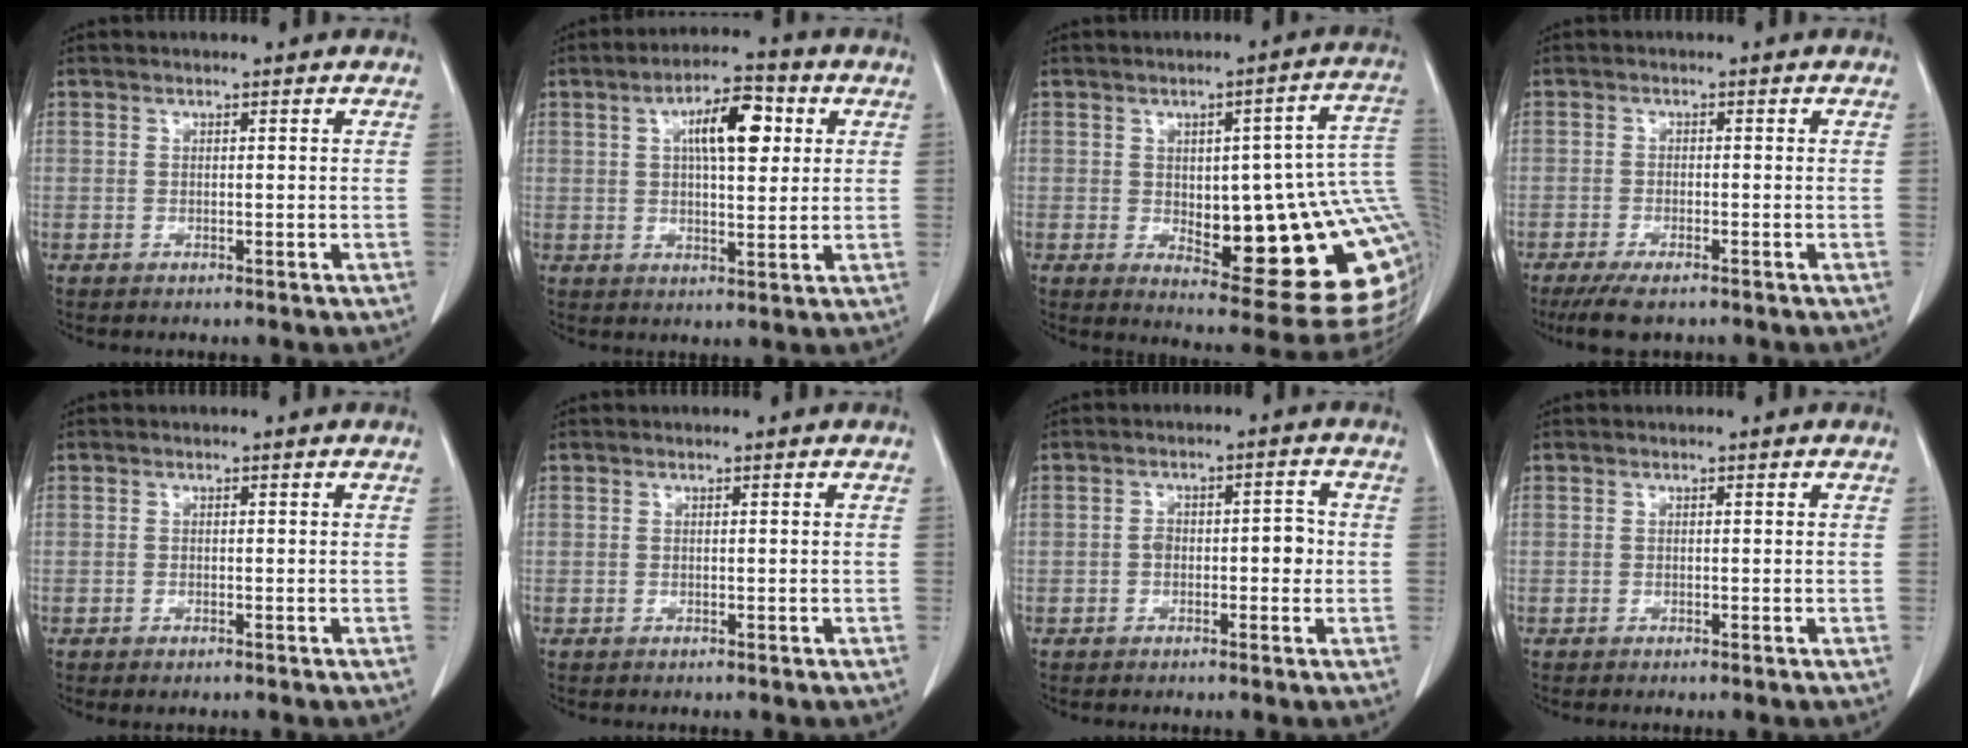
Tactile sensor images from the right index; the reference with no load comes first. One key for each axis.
{"total": 9.0, "fx": 2.8, "fy": 3.0, "fz": 8.0, "tx": -0.132, "ty": 0.017, "tz": 0.043}
{"total": 23.1, "fx": -0.8, "fy": 6.7, "fz": 22.1, "tx": -0.200, "ty": 0.020, "tz": 0.012}
{"total": 5.4, "fx": -4.1, "fy": 1.1, "fz": 3.3, "tx": -0.059, "ty": -0.013, "tz": -0.069}
{"total": 0.7, "fx": -0.5, "fy": 0.2, "fz": 0.5, "tx": -0.008, "ty": -0.002, "tz": -0.006}
{"total": 0.0}
{"total": 4.4, "fx": -0.6, "fy": 2.2, "fz": 3.7, "tx": -0.049, "ty": 0.020, "tz": -0.009}
{"total": 0.0}